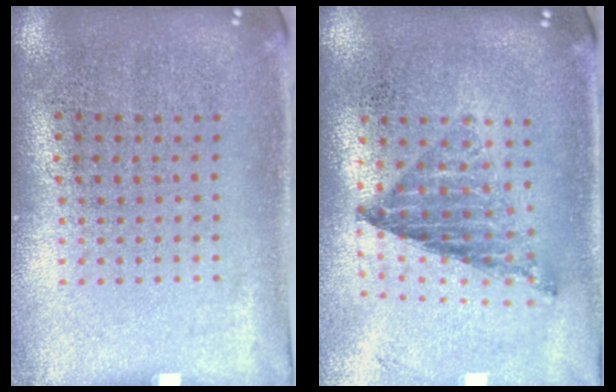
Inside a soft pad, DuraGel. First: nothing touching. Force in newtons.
{"total": 0.8, "press": 0.8, "slide": 0.1}